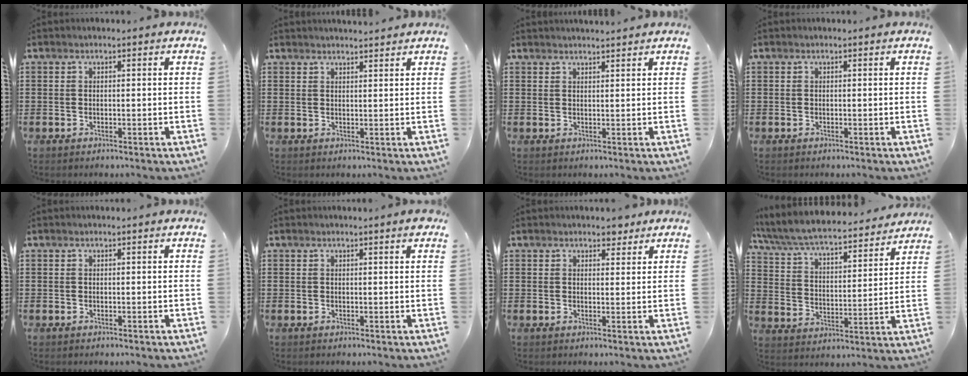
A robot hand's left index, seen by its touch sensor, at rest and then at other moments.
{"total": 1.6, "force": [1.6, 0.0, 0.1], "torque": [-0.006, 0.002, 0.032]}
{"total": 1.4, "force": [1.4, -0.1, 0.1], "torque": [-0.004, 0.001, 0.028]}
{"total": 0.0}
{"total": 0.0}
{"total": 1.1, "force": [0.7, -0.1, 0.8], "torque": [-0.008, -0.004, 0.012]}
{"total": 2.7, "force": [2.3, 1.3, 0.7], "torque": [-0.011, 0.003, 0.042]}
{"total": 6.5, "force": [6.1, 0.5, 2.1], "torque": [-0.068, -0.044, 0.103]}